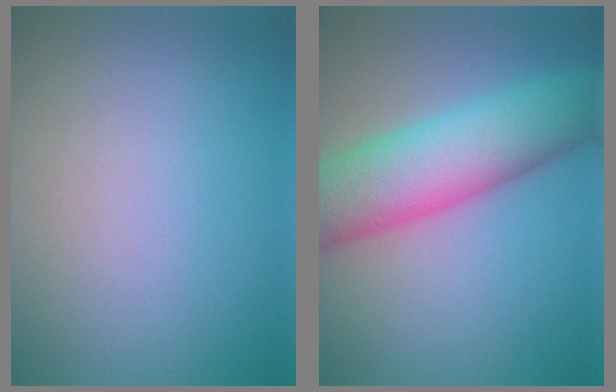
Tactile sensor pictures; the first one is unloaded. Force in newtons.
{"total": 9.4, "press": 9.4, "slide": 0.2}